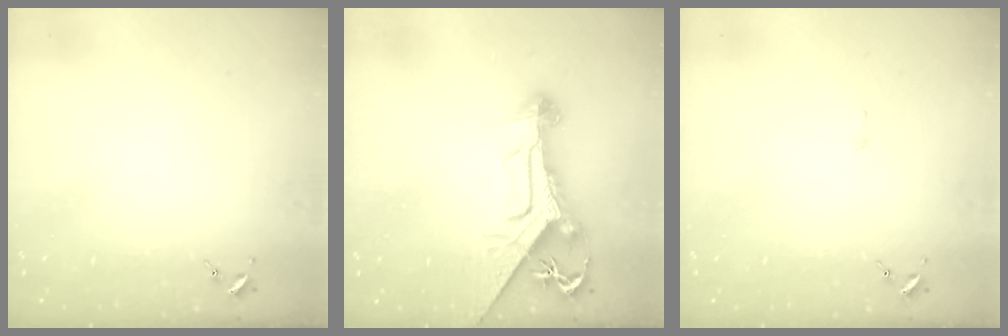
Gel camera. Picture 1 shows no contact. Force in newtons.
{"total": 15.6, "press": 15.5, "slide": 1.4}
{"total": 1.9, "press": 1.9, "slide": 0.1}